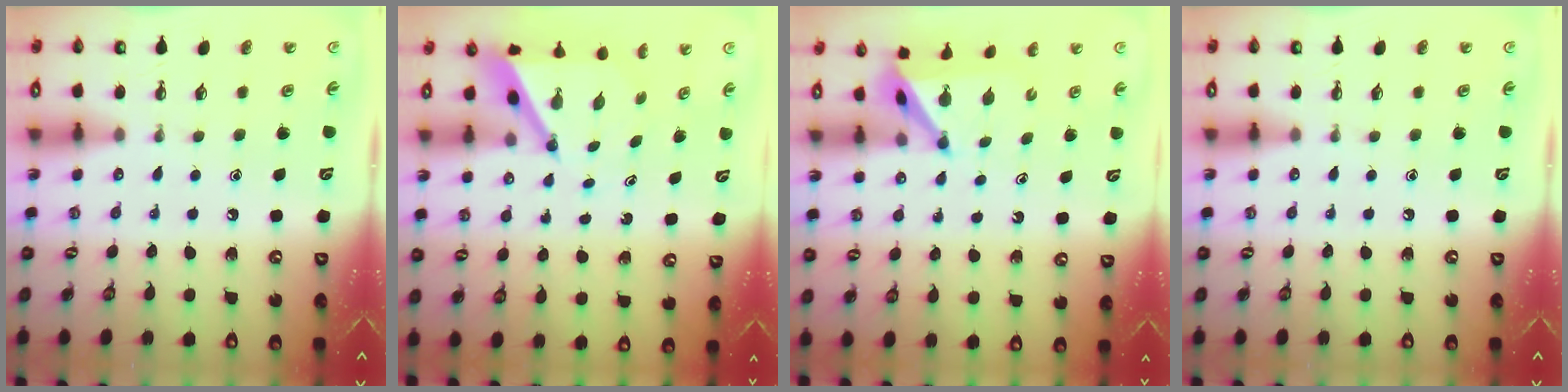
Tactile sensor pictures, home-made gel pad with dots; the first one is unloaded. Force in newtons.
{"total": 5.9, "press": 5.8, "slide": 0.5}
{"total": 5.1, "press": 5.0, "slide": 0.1}
{"total": 0.0}